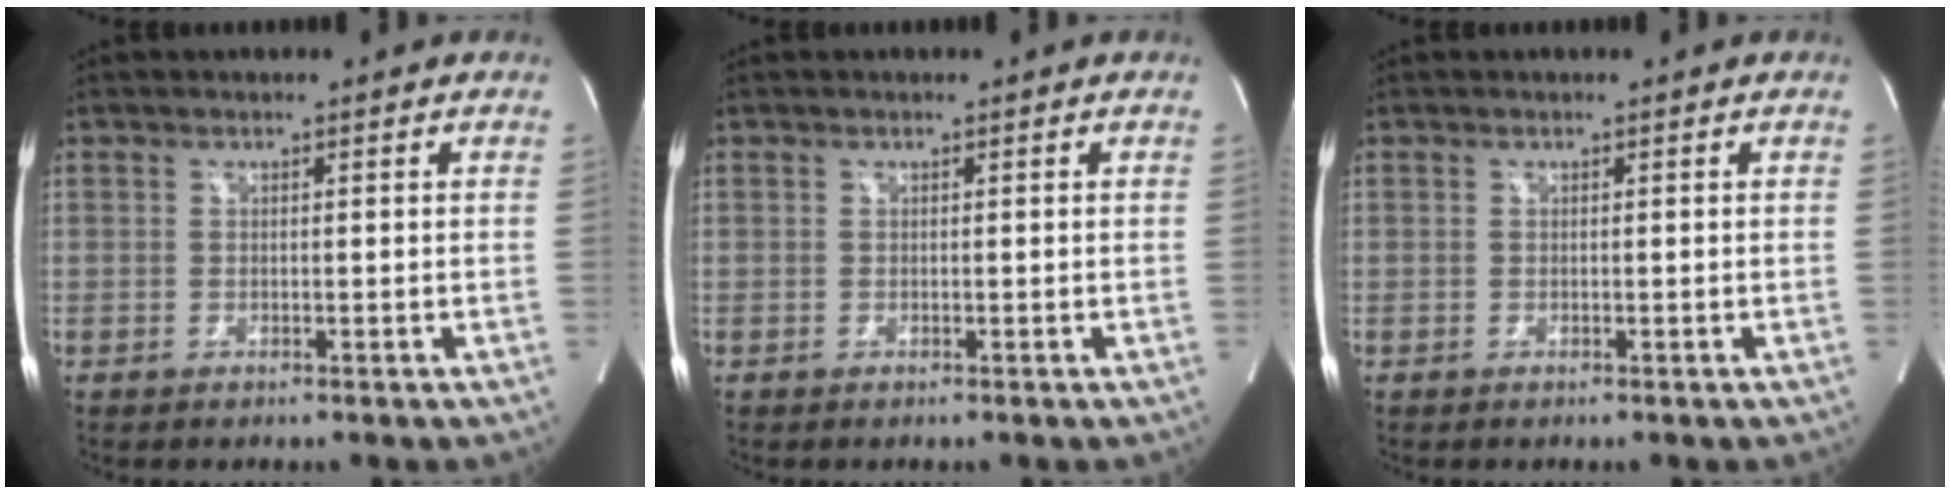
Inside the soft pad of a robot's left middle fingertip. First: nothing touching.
{"total": 0.0}
{"total": 0.0}